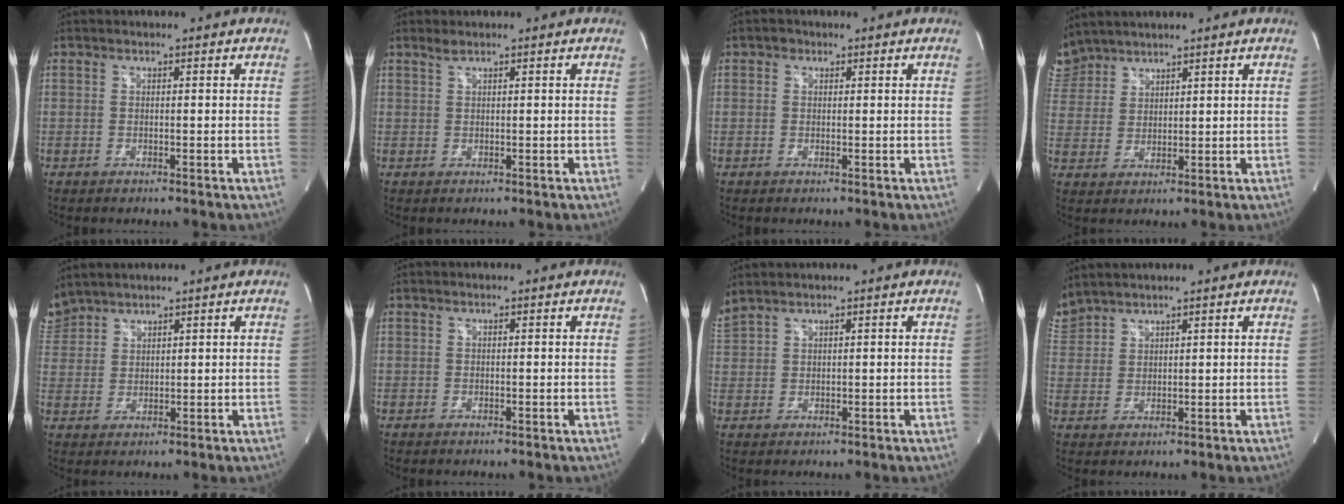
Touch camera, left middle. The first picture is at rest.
{"total": 1.0, "force": [0.9, -0.1, 0.4], "torque": [-0.015, 0.003, 0.022]}
{"total": 0.9, "force": [0.5, 0.7, 0.3], "torque": [-0.003, 0.001, 0.007]}
{"total": 6.4, "force": [5.9, 2.6, 0.2], "torque": [-0.011, 0.016, 0.127]}
{"total": 4.7, "force": [4.5, 1.4, 0.2], "torque": [-0.012, 0.018, 0.097]}
{"total": 0.0}
{"total": 3.0, "force": [2.7, 0.0, 1.2], "torque": [-0.043, 0.022, 0.066]}
{"total": 4.6, "force": [4.5, 0.8, 0.7], "torque": [-0.025, 0.024, 0.095]}